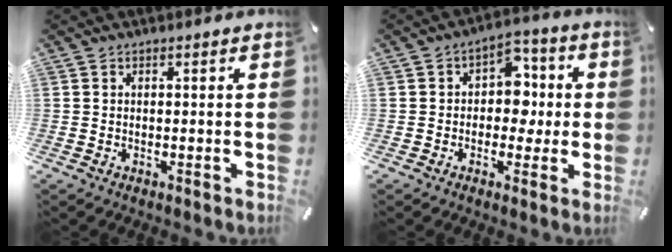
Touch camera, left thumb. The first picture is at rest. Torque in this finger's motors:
{"motor_torque": [0.53, 0.69, 0.48, 0.12, 0.01]}